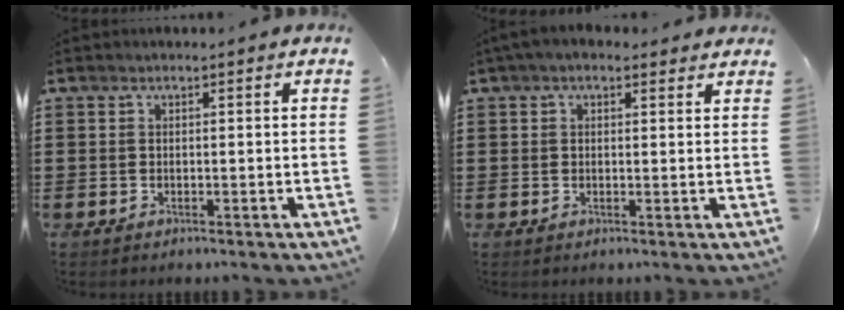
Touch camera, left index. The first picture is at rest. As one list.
[{"total": 2.3, "force": [1.5, 1.2, 1.3], "torque": [-0.030, 0.008, 0.027]}]